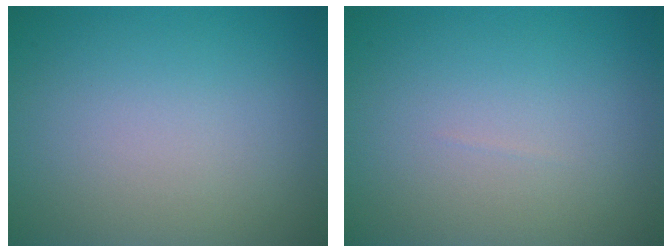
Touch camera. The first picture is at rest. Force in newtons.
{"total": 0.0}